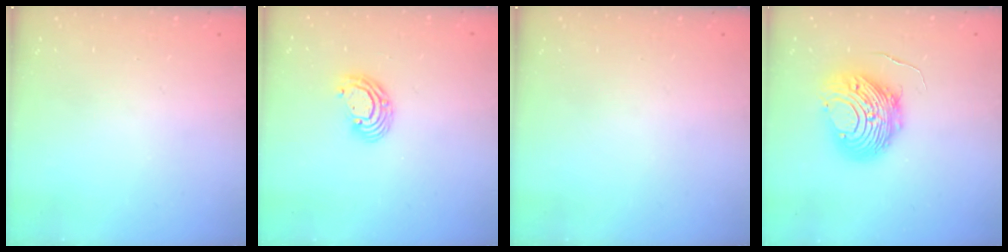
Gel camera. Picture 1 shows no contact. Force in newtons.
{"total": 6.7, "press": 6.6, "slide": 0.7}
{"total": 0.0}
{"total": 10.7, "press": 10.6, "slide": 1.1}